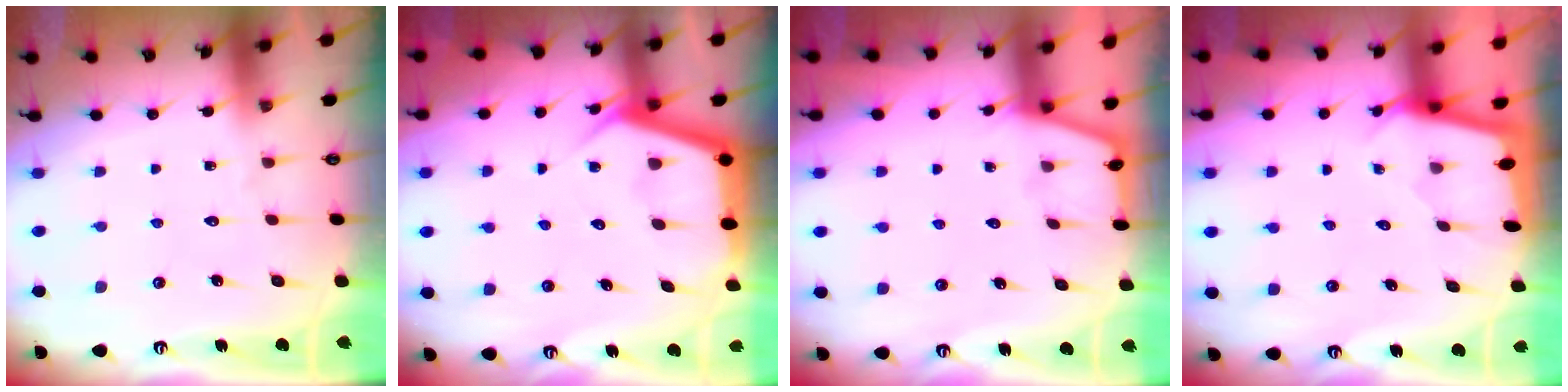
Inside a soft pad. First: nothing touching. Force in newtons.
{"total": 4.9, "press": 4.9, "slide": 0.3}
{"total": 1.2, "press": 1.2, "slide": 0.3}
{"total": 1.8, "press": 1.8, "slide": 0.3}